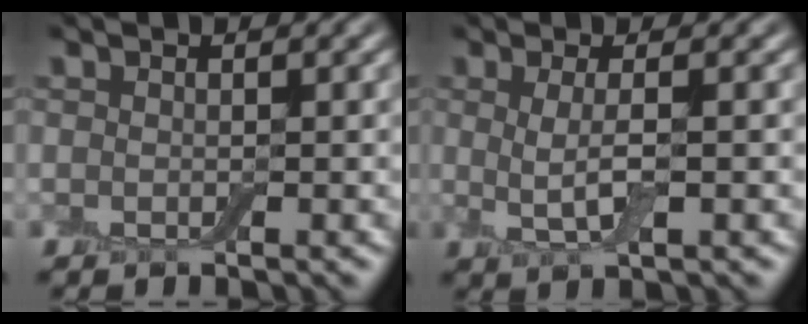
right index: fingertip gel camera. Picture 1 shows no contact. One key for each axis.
{"total": 2.6, "fx": 0.1, "fy": 0.6, "fz": 2.5, "tx": -0.055, "ty": -0.009, "tz": 0.002}